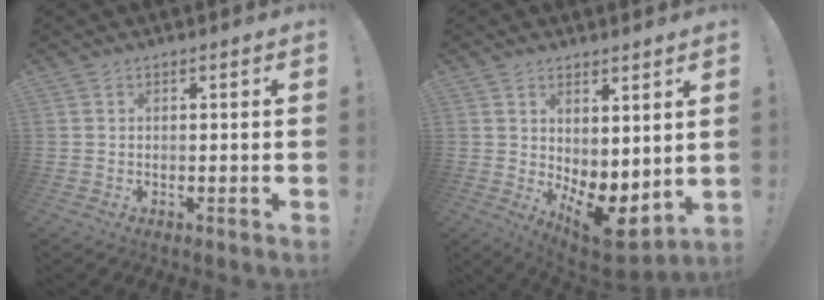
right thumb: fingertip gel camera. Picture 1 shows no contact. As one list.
[{"total": 8.4, "force": [-0.7, 4.5, 7.0], "torque": [-0.056, -0.017, -0.001]}]